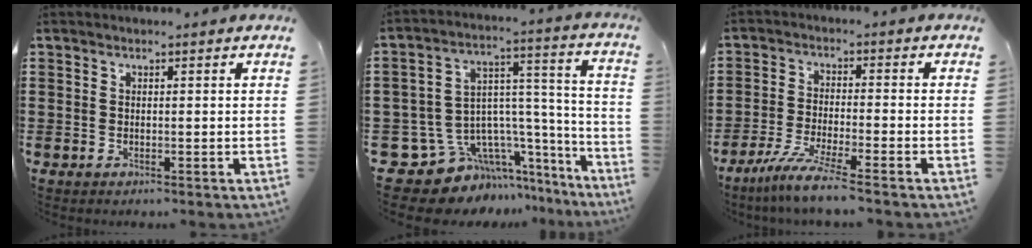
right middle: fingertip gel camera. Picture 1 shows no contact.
{"total": 9.6, "force": [-6.3, 6.6, 2.8], "torque": [-0.075, -0.007, -0.108]}
{"total": 6.0, "force": [-4.8, -0.3, 3.7], "torque": [-0.084, -0.022, -0.092]}